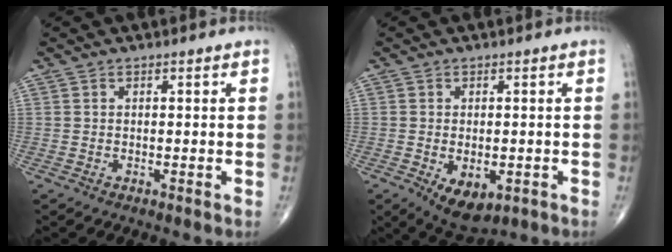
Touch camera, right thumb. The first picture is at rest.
{"total": 7.4, "force": [-2.5, 4.1, 5.6], "torque": [-0.077, -0.006, -0.026]}